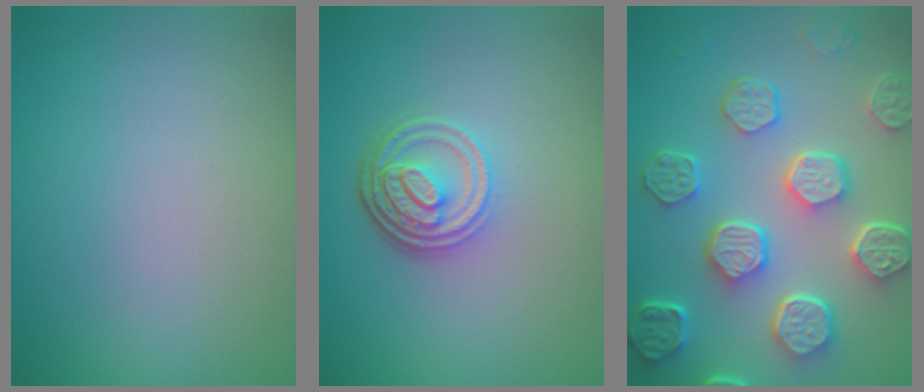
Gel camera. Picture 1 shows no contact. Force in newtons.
{"total": 4.7, "press": 3.5, "slide": 3.2}
{"total": 8.1, "press": 6.2, "slide": 5.3}